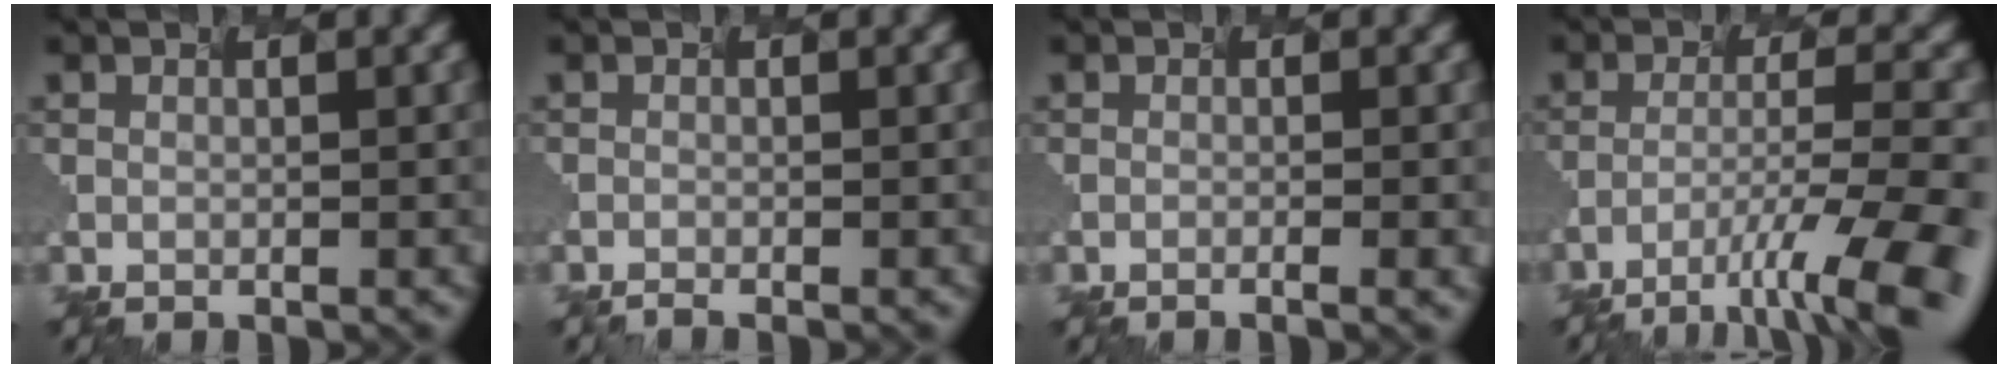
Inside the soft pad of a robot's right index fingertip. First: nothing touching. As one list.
[{"total": 1.3, "force": [-1.2, -0.2, 0.4], "torque": [0.002, -0.001, -0.003]}, {"total": 1.5, "force": [-0.8, 0.1, 1.2], "torque": [-0.015, -0.003, -0.004]}, {"total": 9.4, "force": [-7.0, 0.4, 6.2], "torque": [-0.126, -0.004, -0.086]}]